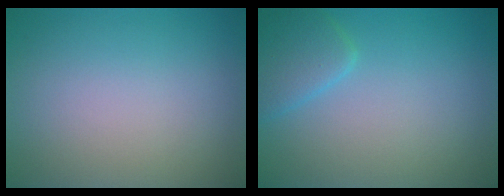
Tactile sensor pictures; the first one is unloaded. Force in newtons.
{"total": 2.6, "press": 2.6, "slide": 0.2}